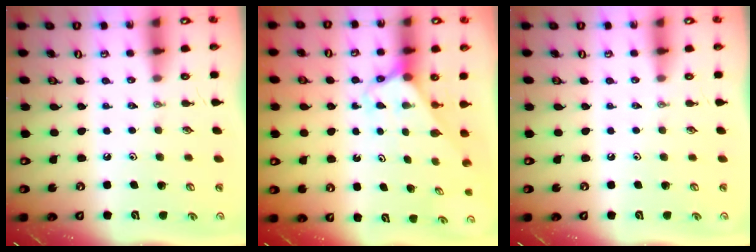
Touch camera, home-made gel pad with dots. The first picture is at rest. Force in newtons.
{"total": 2.6, "press": 2.6, "slide": 0.2}
{"total": 0.0}